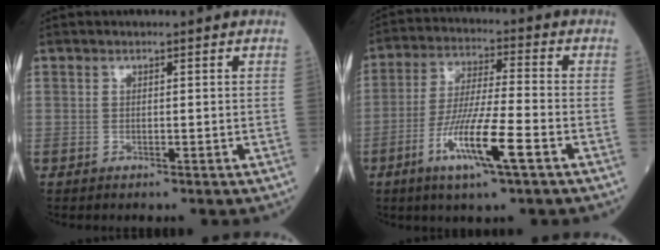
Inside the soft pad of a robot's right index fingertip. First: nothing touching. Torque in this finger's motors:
{"motor_torque": [1.33, -0.81, 0.64, 0.21]}